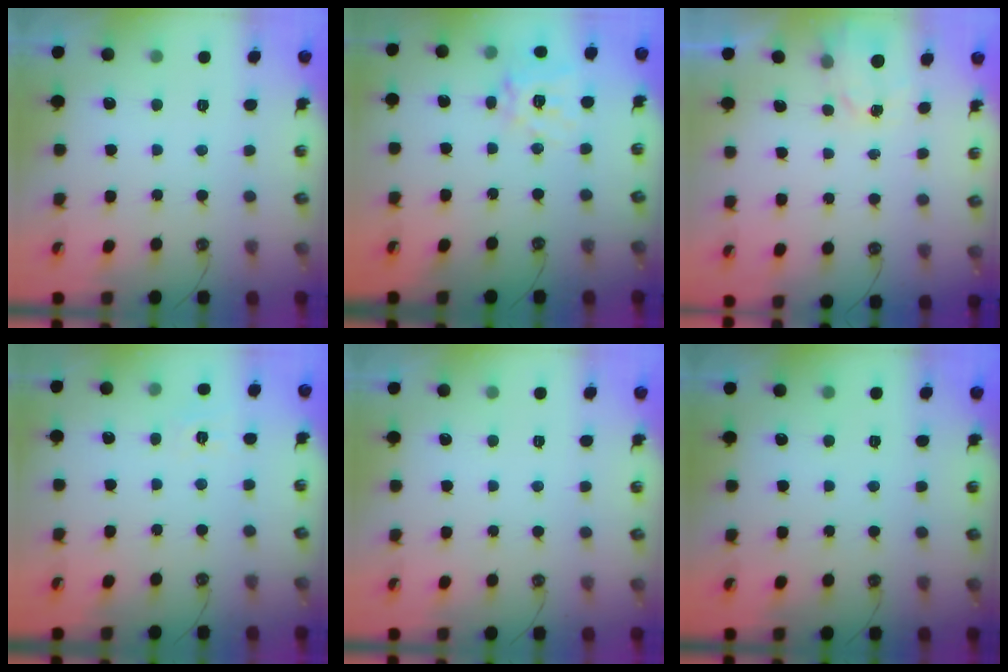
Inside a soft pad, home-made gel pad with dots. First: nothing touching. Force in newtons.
{"total": 14.2, "press": 14.1, "slide": 1.7}
{"total": 2.1, "press": 2.1, "slide": 0.4}
{"total": 5.8, "press": 5.7, "slide": 0.6}
{"total": 0.0}
{"total": 0.0}